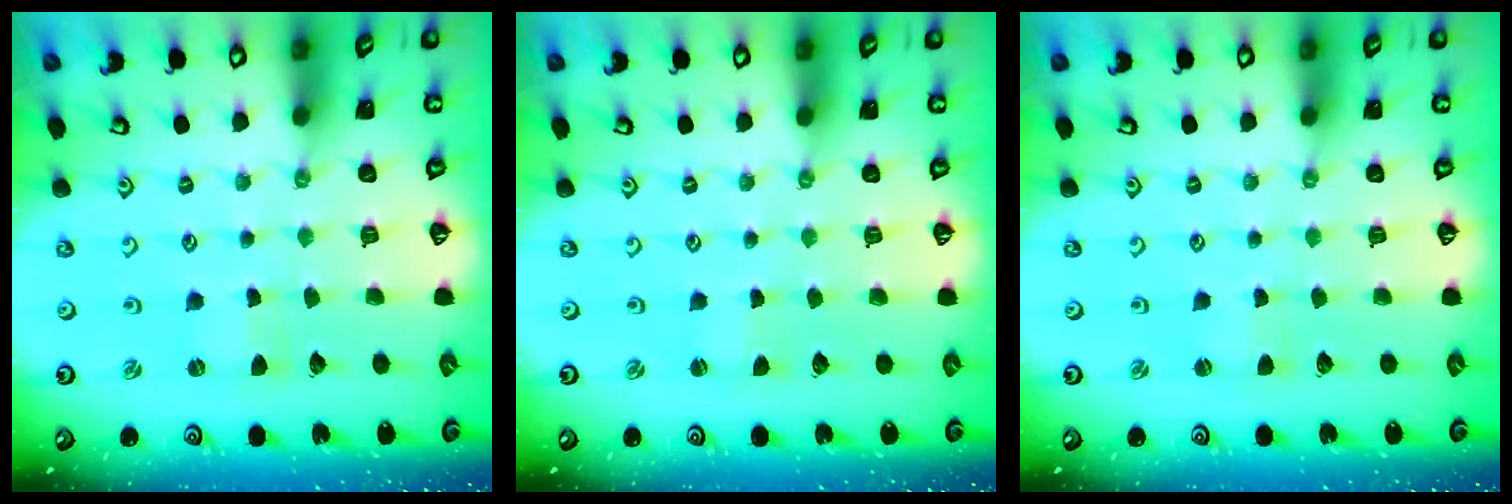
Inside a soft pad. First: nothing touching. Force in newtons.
{"total": 0.0}
{"total": 1.2, "press": 1.2, "slide": 0.3}